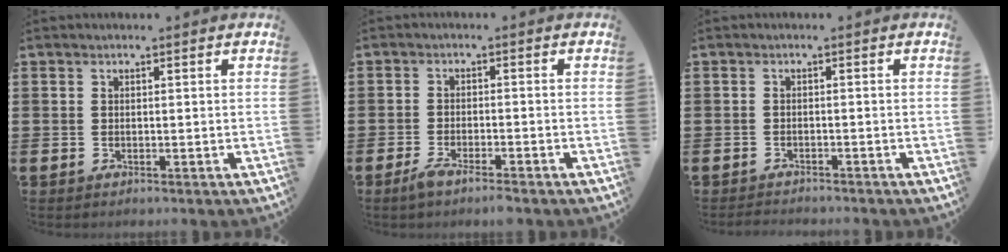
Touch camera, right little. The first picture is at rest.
{"total": 2.7, "force": [-1.9, 0.4, 1.9], "torque": [-0.039, 0.002, -0.036]}
{"total": 1.2, "force": [-1.2, 0.0, 0.0], "torque": [-0.004, 0.002, -0.024]}